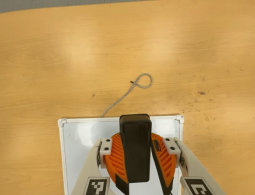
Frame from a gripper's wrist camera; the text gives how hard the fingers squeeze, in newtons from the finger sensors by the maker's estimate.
{"total": 9.6, "left": 9.4, "right": 9.8}